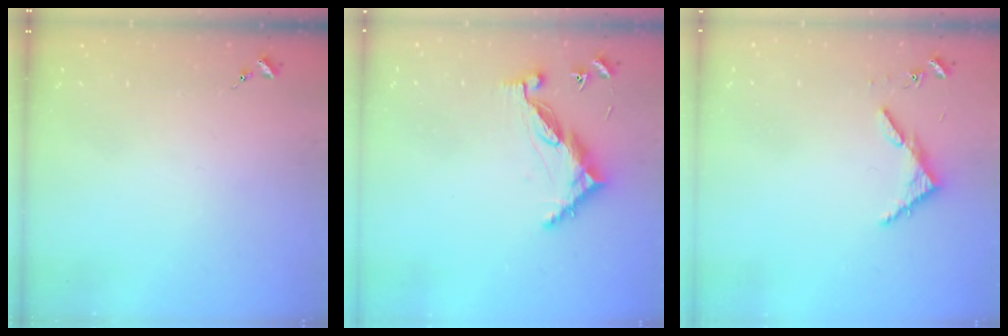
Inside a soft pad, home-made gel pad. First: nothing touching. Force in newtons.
{"total": 9.0, "press": 9.0, "slide": 0.8}
{"total": 3.9, "press": 3.9, "slide": 0.3}